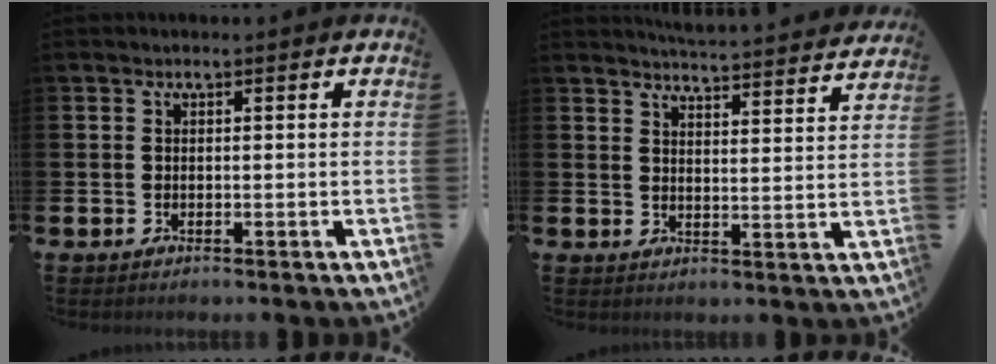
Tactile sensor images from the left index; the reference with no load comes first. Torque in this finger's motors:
{"motor_torque": [0.48, -0.80, 0.16, 0.04]}